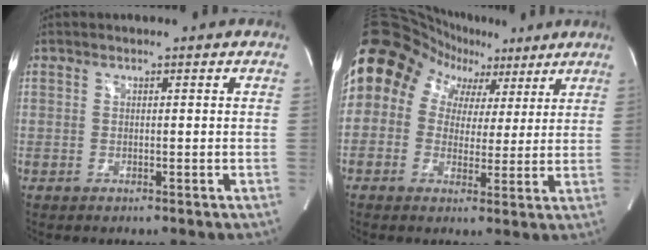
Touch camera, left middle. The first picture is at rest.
{"total": 14.6, "force": [6.8, 11.2, 6.4], "torque": [-0.131, 0.076, 0.114]}